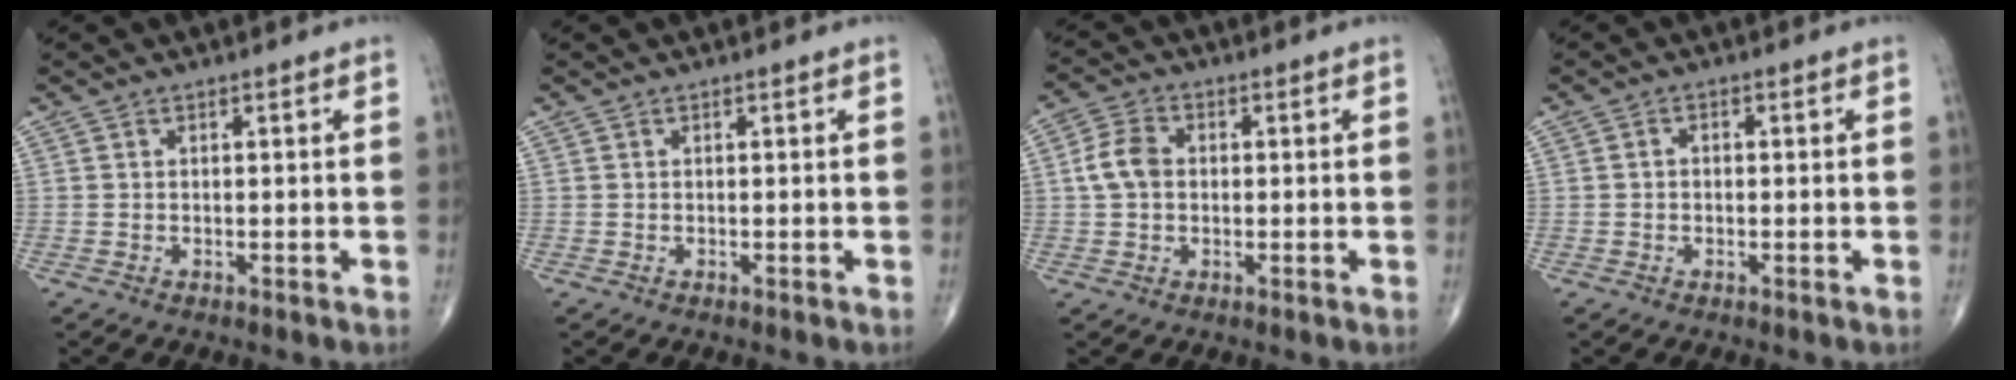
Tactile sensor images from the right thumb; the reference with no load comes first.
{"total": 0.0}
{"total": 5.6, "force": [0.3, 4.1, 3.8], "torque": [-0.074, 0.012, -0.001]}
{"total": 1.2, "force": [-0.1, 0.9, 0.8], "torque": [-0.008, 0.006, -0.004]}